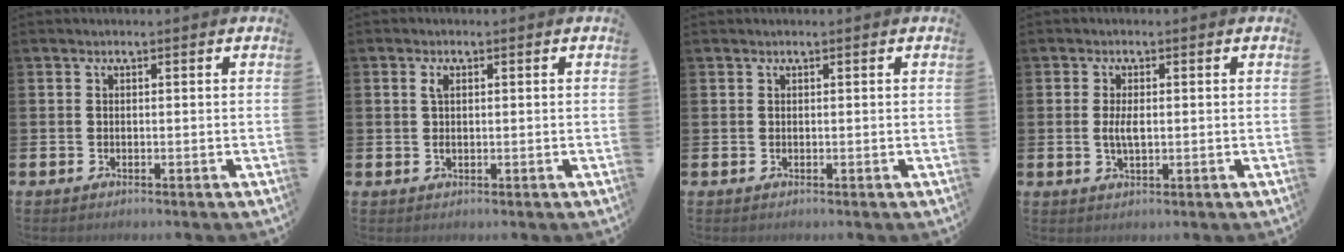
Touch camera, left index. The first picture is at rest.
{"total": 1.6, "force": [0.8, 0.9, 1.0], "torque": [-0.021, 0.003, 0.013]}
{"total": 0.0}
{"total": 2.7, "force": [-0.1, 1.1, 2.5], "torque": [-0.048, 0.003, -0.003]}